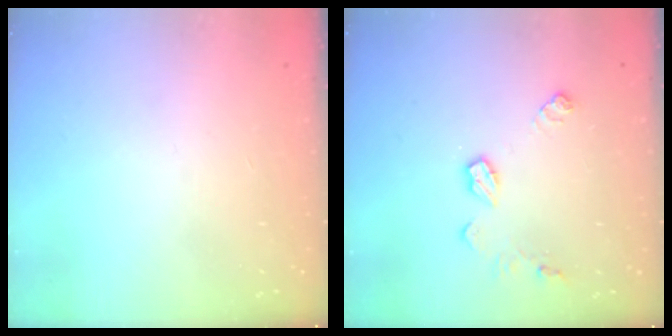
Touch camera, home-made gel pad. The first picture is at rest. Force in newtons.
{"total": 8.0, "press": 8.0, "slide": 0.3}